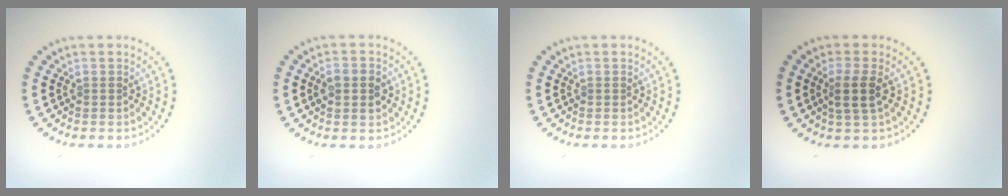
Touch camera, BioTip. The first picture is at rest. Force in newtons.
{"total": 2.9, "press": 2.9, "slide": 0.1}
{"total": 0.0}
{"total": 2.3, "press": 1.9, "slide": 1.3}